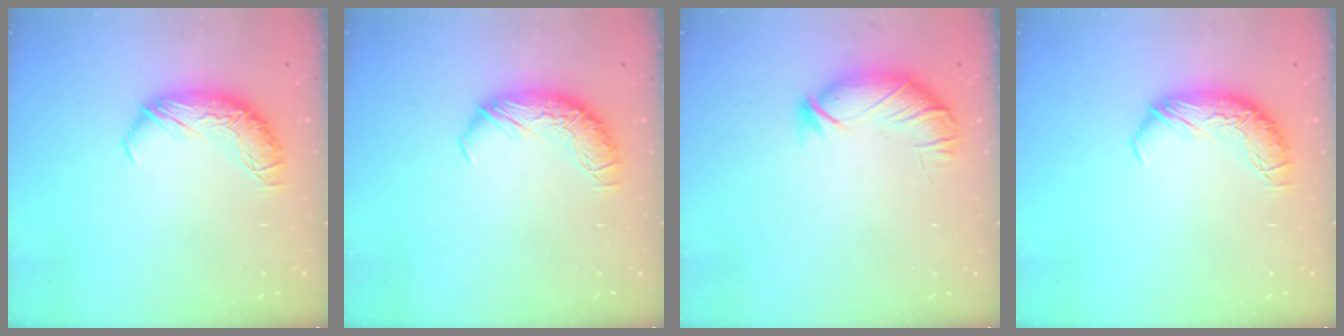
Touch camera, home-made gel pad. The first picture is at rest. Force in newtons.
{"total": 0.0}
{"total": 3.8, "press": 3.7, "slide": 0.8}
{"total": 0.0}